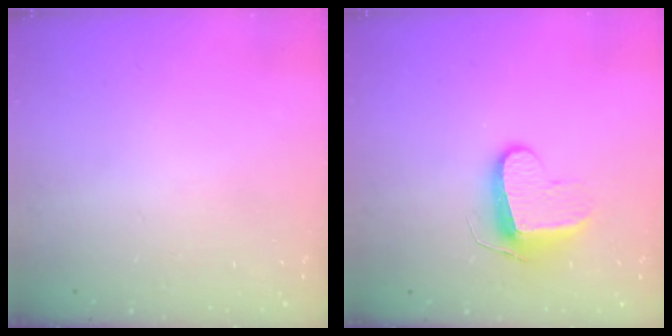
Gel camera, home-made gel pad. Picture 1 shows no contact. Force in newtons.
{"total": 9.3, "press": 9.3, "slide": 0.3}